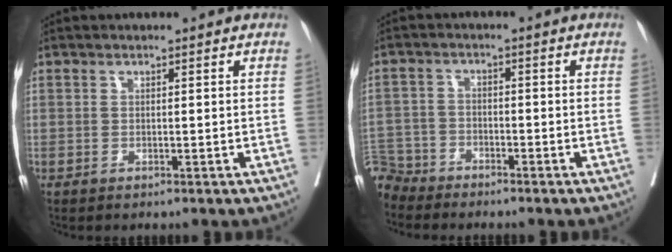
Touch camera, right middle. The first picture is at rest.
{"total": 5.8, "force": [-5.4, 2.0, -0.8], "torque": [0.022, 0.001, -0.109]}